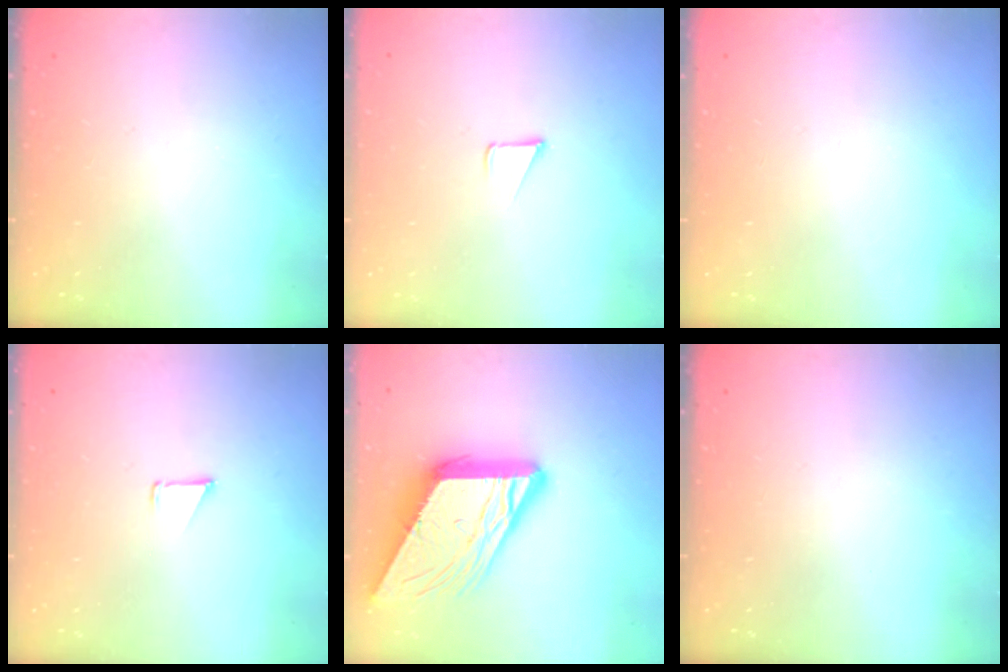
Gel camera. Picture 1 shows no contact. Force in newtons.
{"total": 1.8, "press": 1.7, "slide": 0.1}
{"total": 0.0}
{"total": 0.9, "press": 0.8, "slide": 0.1}
{"total": 19.3, "press": 19.2, "slide": 2.3}
{"total": 0.0}